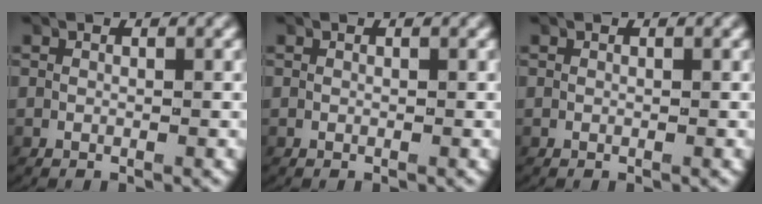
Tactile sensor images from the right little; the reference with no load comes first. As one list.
[{"total": 0.0}, {"total": 0.0}]